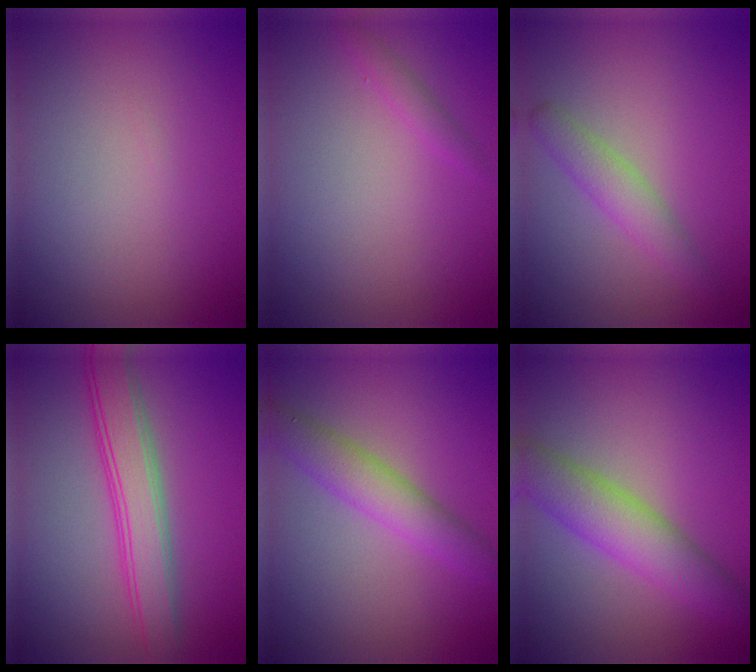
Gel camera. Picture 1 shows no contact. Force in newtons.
{"total": 1.1, "press": 1.1, "slide": 0.1}
{"total": 2.3, "press": 2.3, "slide": 0.2}
{"total": 4.9, "press": 4.9, "slide": 0.1}
{"total": 4.1, "press": 4.1, "slide": 0.0}
{"total": 5.3, "press": 5.3, "slide": 0.1}